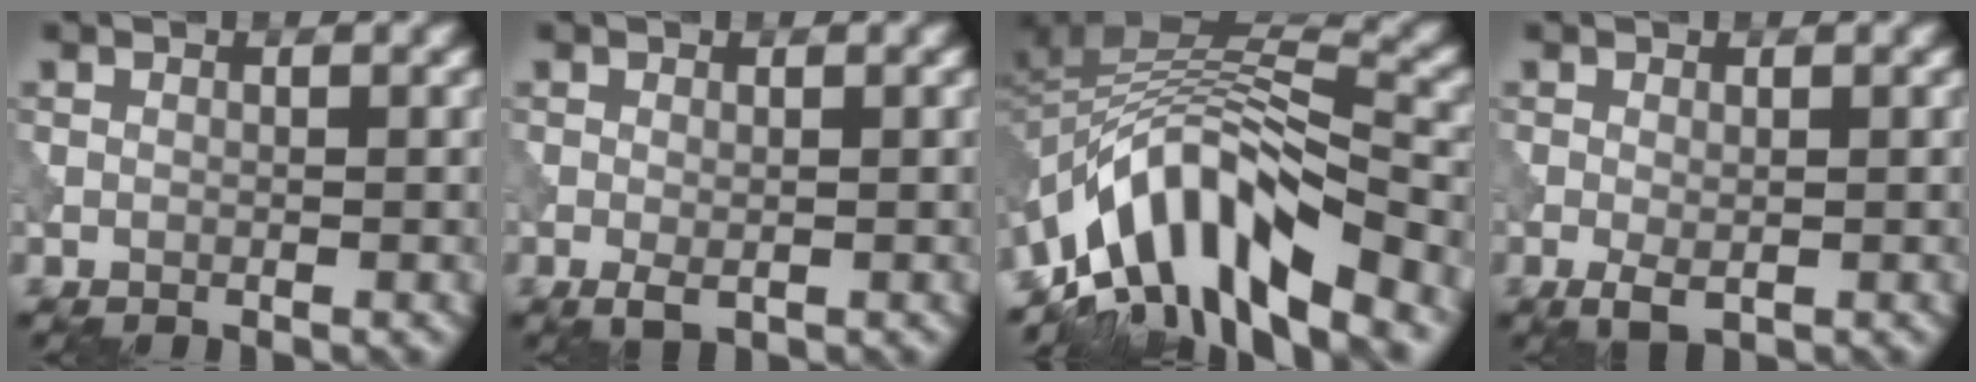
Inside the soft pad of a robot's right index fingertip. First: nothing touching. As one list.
[{"total": 1.2, "force": [-0.4, 0.6, 1.0], "torque": [-0.020, -0.006, -0.006]}, {"total": 10.9, "force": [-6.3, 4.5, 7.6], "torque": [-0.118, 0.011, -0.123]}, {"total": 1.6, "force": [-0.5, 0.7, 1.3], "torque": [-0.025, -0.007, -0.006]}]